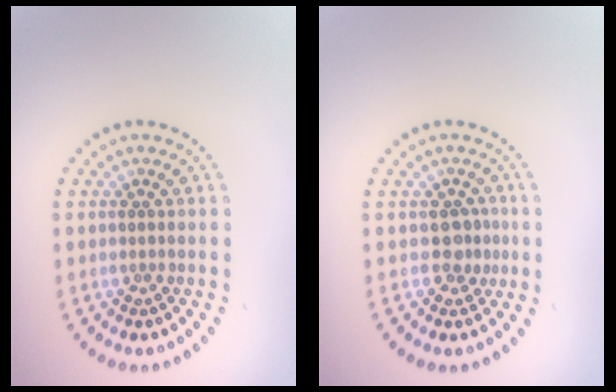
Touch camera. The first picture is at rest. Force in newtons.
{"total": 1.8, "press": 1.6, "slide": 0.8}